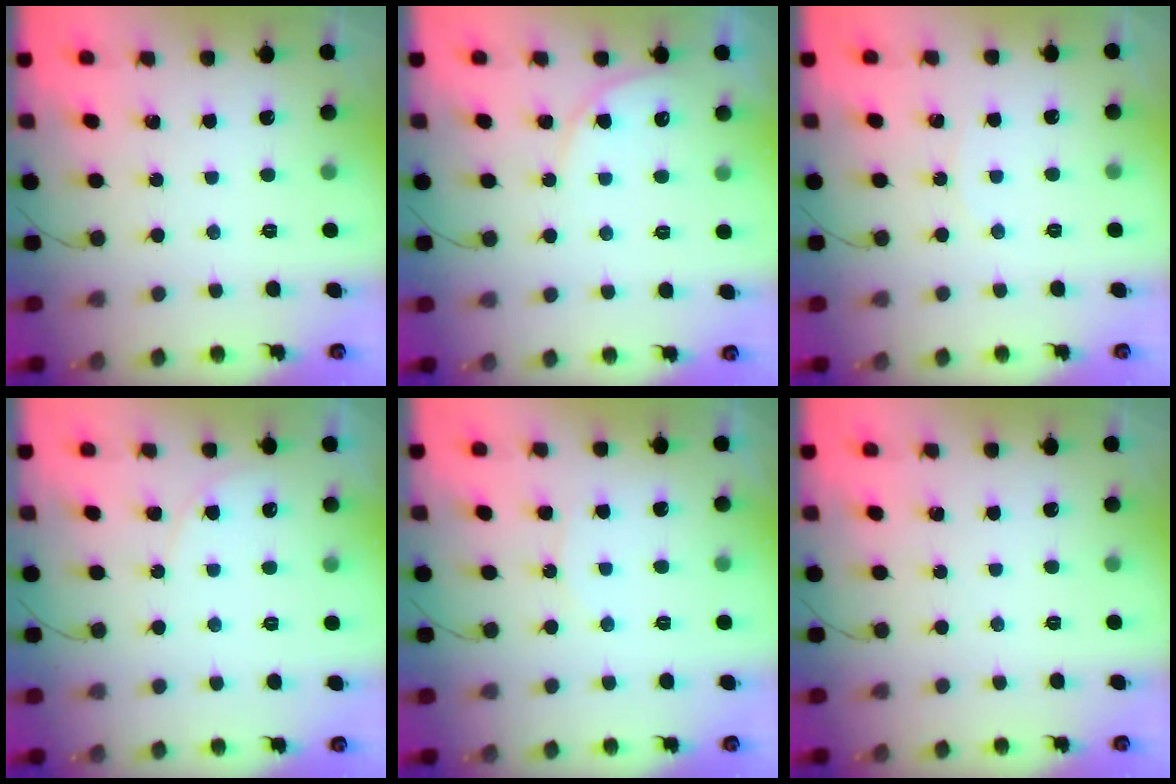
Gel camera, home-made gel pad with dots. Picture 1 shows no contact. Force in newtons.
{"total": 5.4, "press": 5.4, "slide": 0.6}
{"total": 3.9, "press": 3.1, "slide": 2.3}
{"total": 3.9, "press": 3.9, "slide": 0.3}
{"total": 4.4, "press": 4.4, "slide": 0.4}
{"total": 0.0}